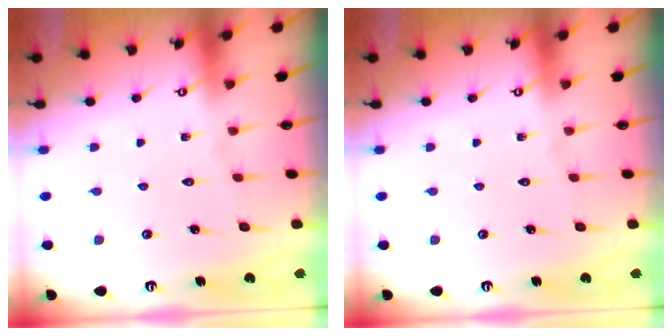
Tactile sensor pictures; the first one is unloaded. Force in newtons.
{"total": 0.0}